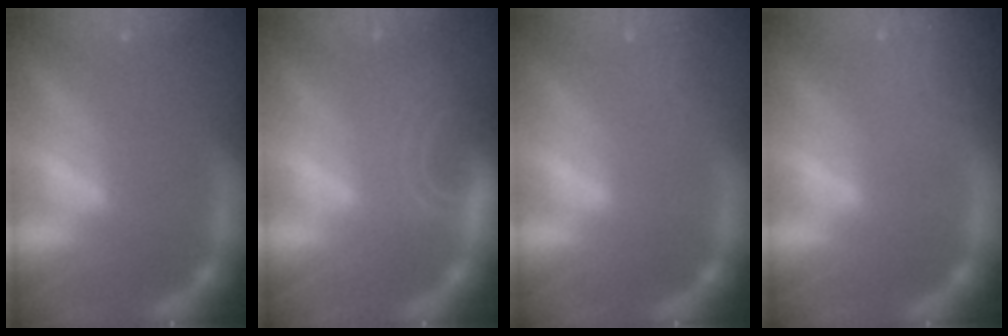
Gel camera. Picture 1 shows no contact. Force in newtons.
{"total": 5.1}
{"total": 1.4}
{"total": 6.1}